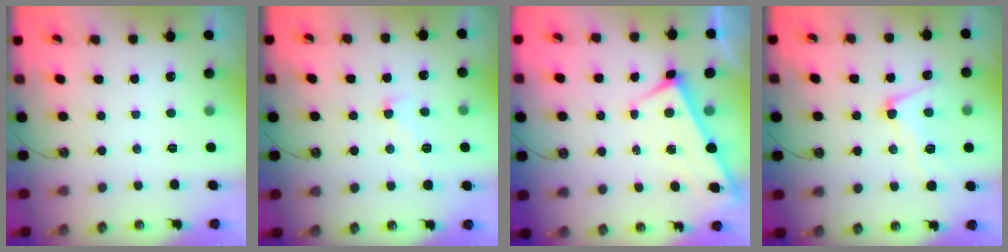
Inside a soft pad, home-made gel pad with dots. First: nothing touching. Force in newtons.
{"total": 1.0, "press": 0.7, "slide": 0.7}
{"total": 3.0, "press": 3.0, "slide": 0.1}
{"total": 4.4, "press": 4.2, "slide": 1.1}